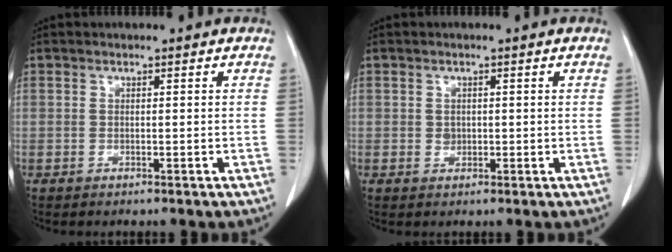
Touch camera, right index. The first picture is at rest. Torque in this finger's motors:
{"motor_torque": [0.07, -0.02, 0.00, 0.02]}